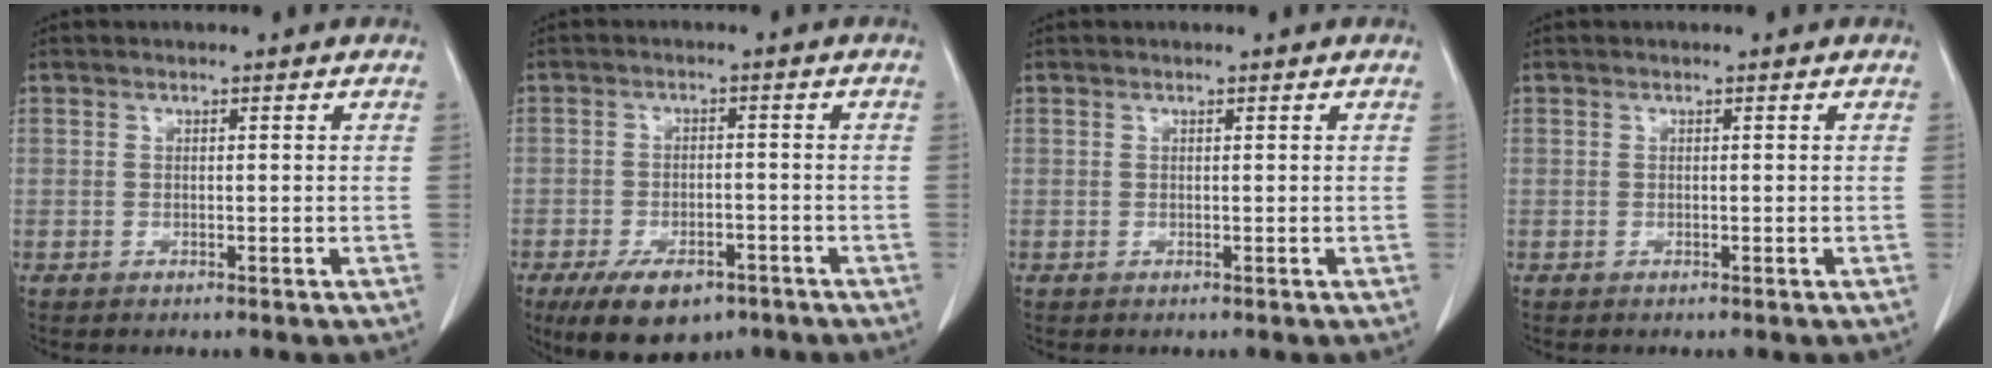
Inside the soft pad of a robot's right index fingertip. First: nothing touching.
{"total": 9.1, "force": [-6.1, 4.3, 5.2], "torque": [-0.086, -0.003, -0.093]}
{"total": 0.0}
{"total": 0.0}